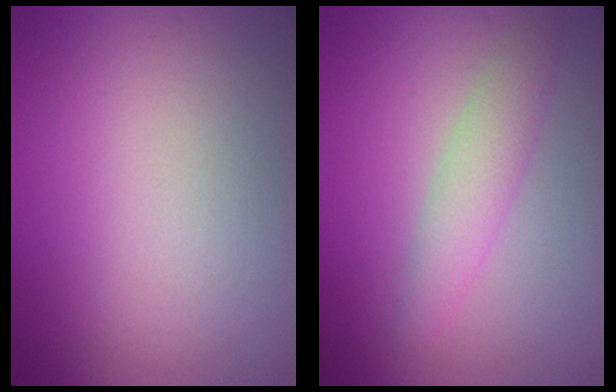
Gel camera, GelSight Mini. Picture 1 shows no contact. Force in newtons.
{"total": 2.4, "press": 2.4, "slide": 0.0}